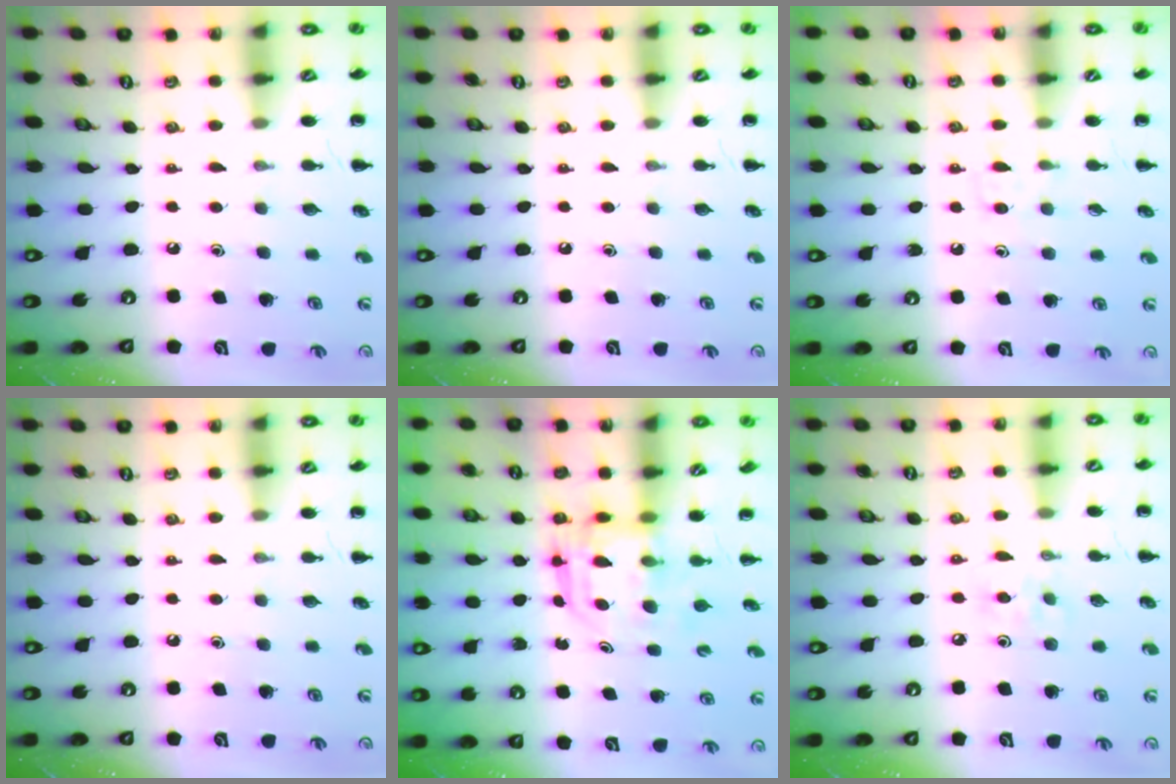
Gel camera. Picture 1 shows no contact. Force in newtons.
{"total": 0.0}
{"total": 4.2, "press": 3.9, "slide": 1.6}
{"total": 0.0}
{"total": 3.2, "press": 3.2, "slide": 0.2}
{"total": 3.6, "press": 3.4, "slide": 1.2}